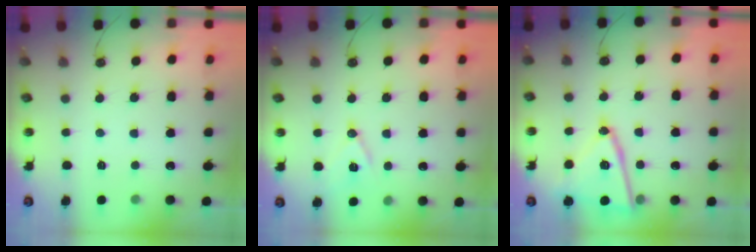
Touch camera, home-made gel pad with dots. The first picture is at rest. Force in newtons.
{"total": 10.0, "press": 9.4, "slide": 3.5}
{"total": 16.9, "press": 16.8, "slide": 1.2}